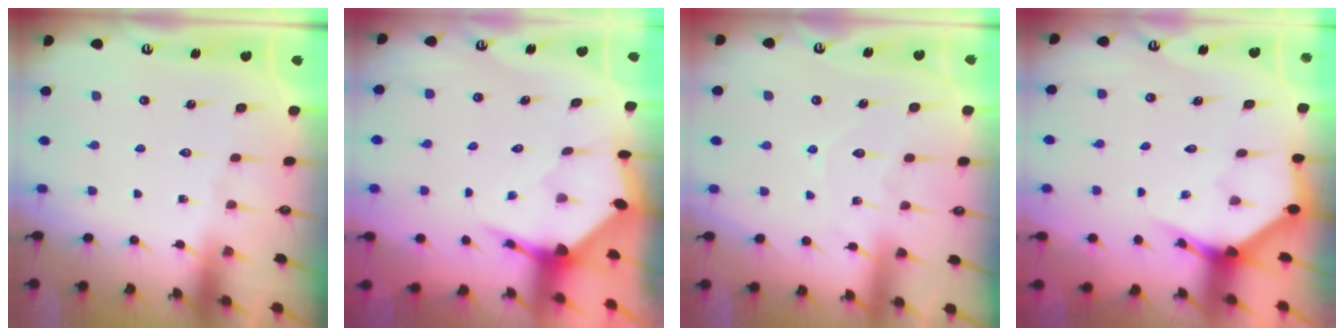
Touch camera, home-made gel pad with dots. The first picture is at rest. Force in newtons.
{"total": 3.4, "press": 3.4, "slide": 0.4}
{"total": 7.3, "press": 7.3, "slide": 0.8}
{"total": 4.0, "press": 4.0, "slide": 0.2}